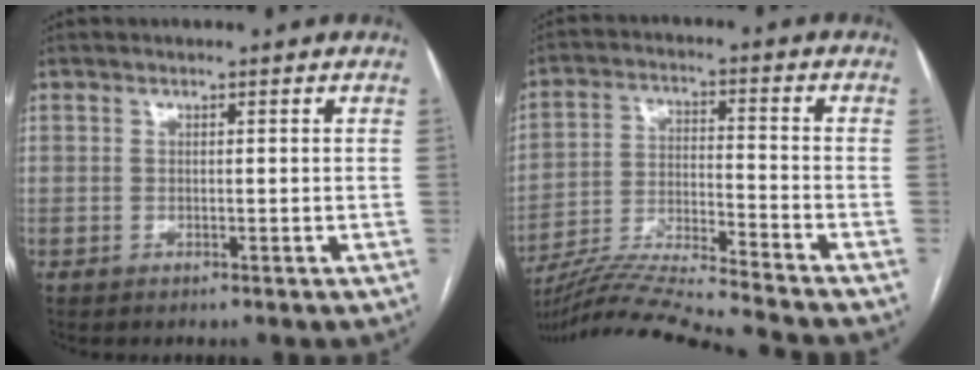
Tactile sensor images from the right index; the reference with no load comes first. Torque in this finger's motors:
{"motor_torque": [-0.33, -1.13, 0.10, 0.09]}